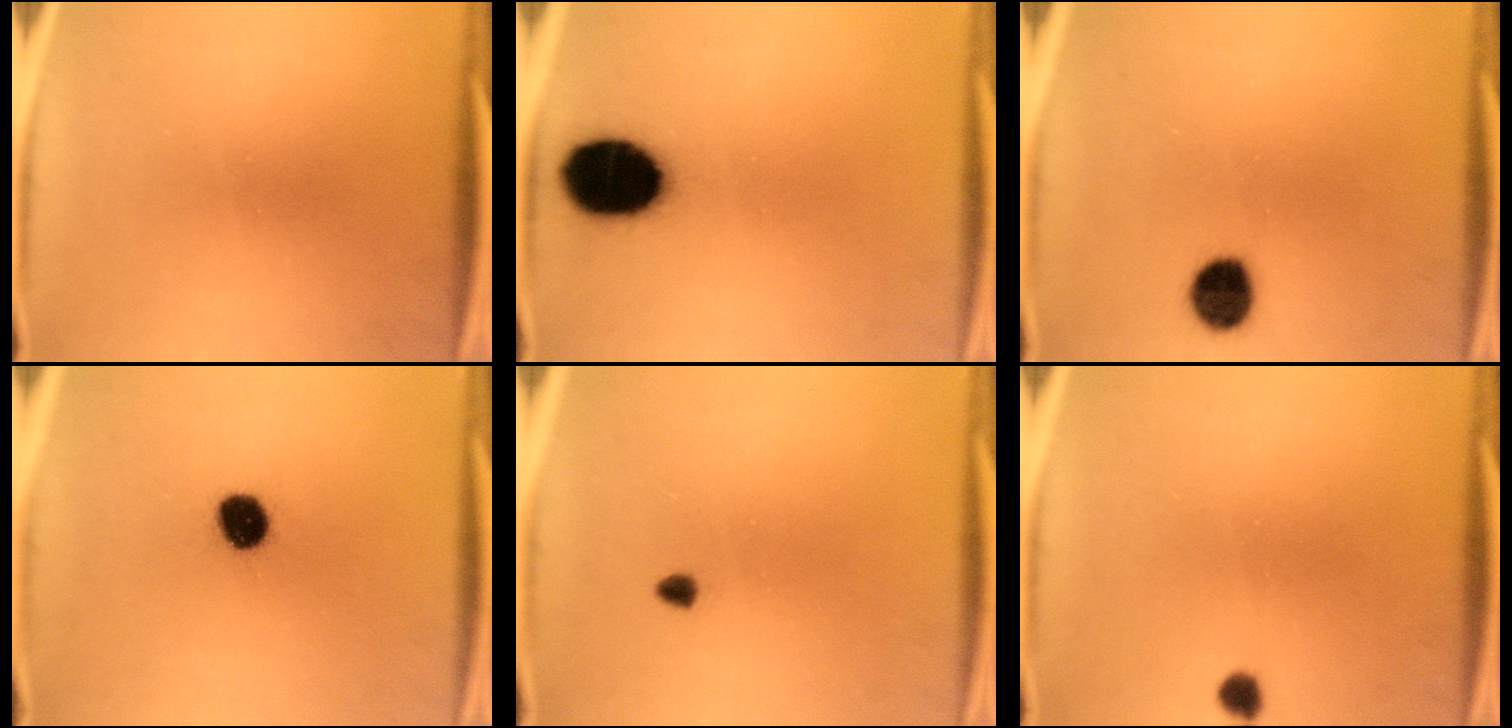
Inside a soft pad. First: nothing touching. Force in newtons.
{"total": 16.4}
{"total": 7.6}
{"total": 7.6}
{"total": 0.9}
{"total": 2.0}